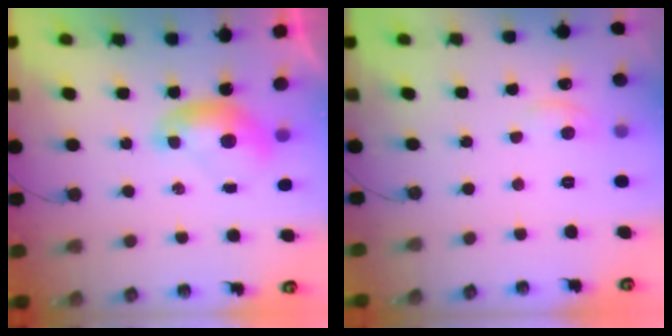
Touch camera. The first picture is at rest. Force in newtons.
{"total": 0.8, "press": 0.3, "slide": 0.8}